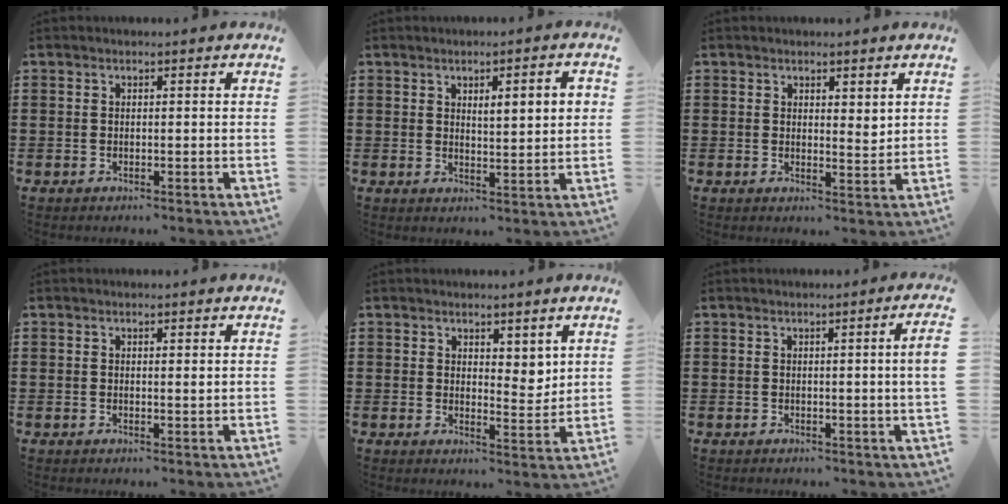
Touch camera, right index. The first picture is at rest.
{"total": 3.3, "force": [1.3, 0.6, 3.0], "torque": [-0.051, 0.001, 0.017]}
{"total": 2.3, "force": [1.8, 1.1, 0.9], "torque": [-0.013, 0.003, 0.032]}
{"total": 0.8, "force": [0.3, 0.2, 0.7], "torque": [-0.015, 0.003, 0.006]}
{"total": 3.6, "force": [2.8, 2.0, 1.0], "torque": [-0.012, -0.004, 0.049]}
{"total": 2.1, "force": [0.1, -0.8, 1.9], "torque": [-0.032, -0.009, -0.001]}